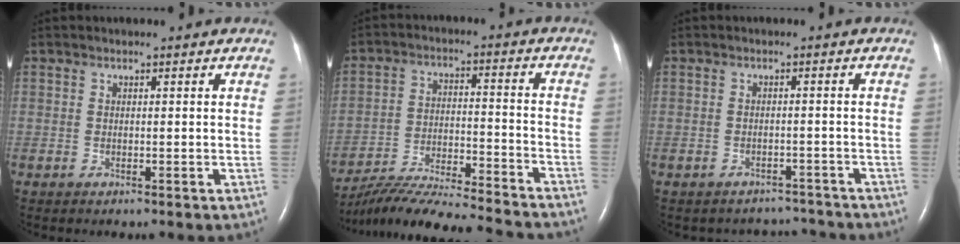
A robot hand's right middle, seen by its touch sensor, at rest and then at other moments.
{"total": 21.2, "force": [-19.5, 0.6, 8.2], "torque": [-0.147, -0.027, -0.299]}
{"total": 4.8, "force": [-4.4, 1.6, -0.9], "torque": [0.010, 0.019, -0.054]}